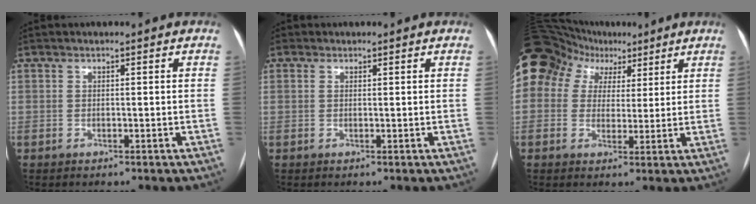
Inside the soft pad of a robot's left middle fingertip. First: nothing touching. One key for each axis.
{"total": 0.9, "fx": -0.3, "fy": -0.6, "fz": -0.5, "tx": 0.014, "ty": -0.008, "tz": -0.008}
{"total": 21.0, "fx": 11.5, "fy": 15.8, "fz": 7.8, "tx": -0.238, "ty": 0.093, "tz": 0.211}